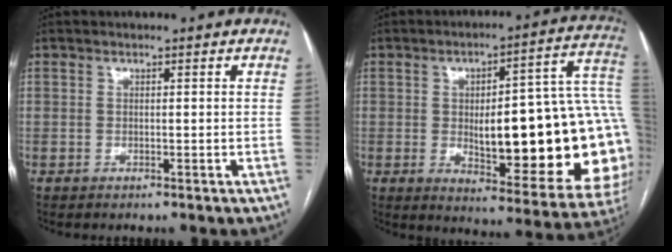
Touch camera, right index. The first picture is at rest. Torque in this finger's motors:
{"motor_torque": [2.14, 0.00, 0.62, 0.21]}